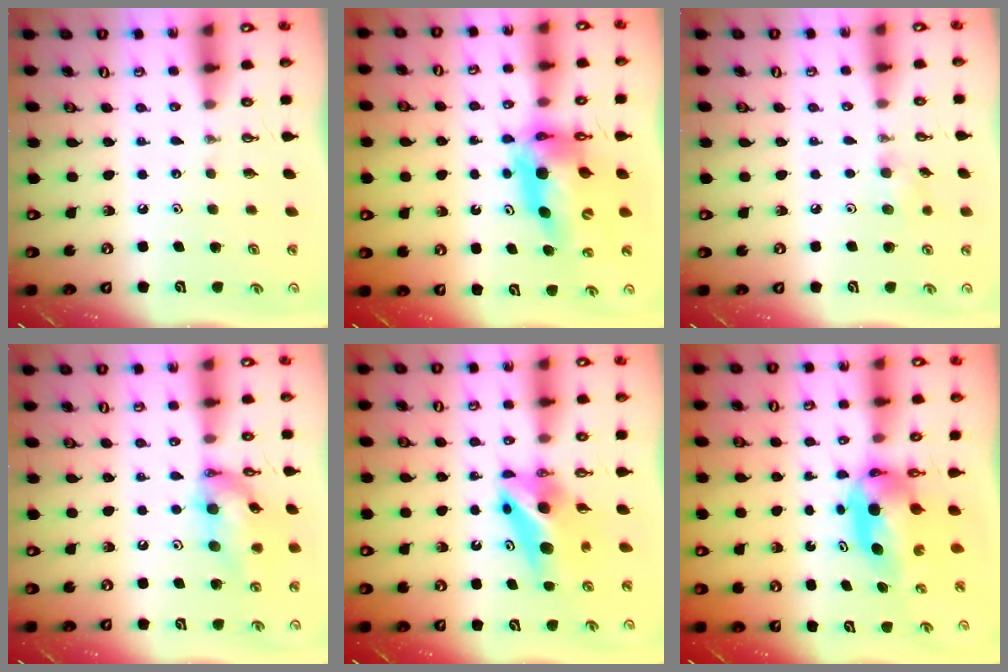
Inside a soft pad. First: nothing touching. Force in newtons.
{"total": 13.8, "press": 13.8, "slide": 1.2}
{"total": 5.1, "press": 4.9, "slide": 1.4}
{"total": 14.2, "press": 14.1, "slide": 1.7}
{"total": 8.4, "press": 8.4, "slide": 0.6}
{"total": 6.0, "press": 5.9, "slide": 1.1}